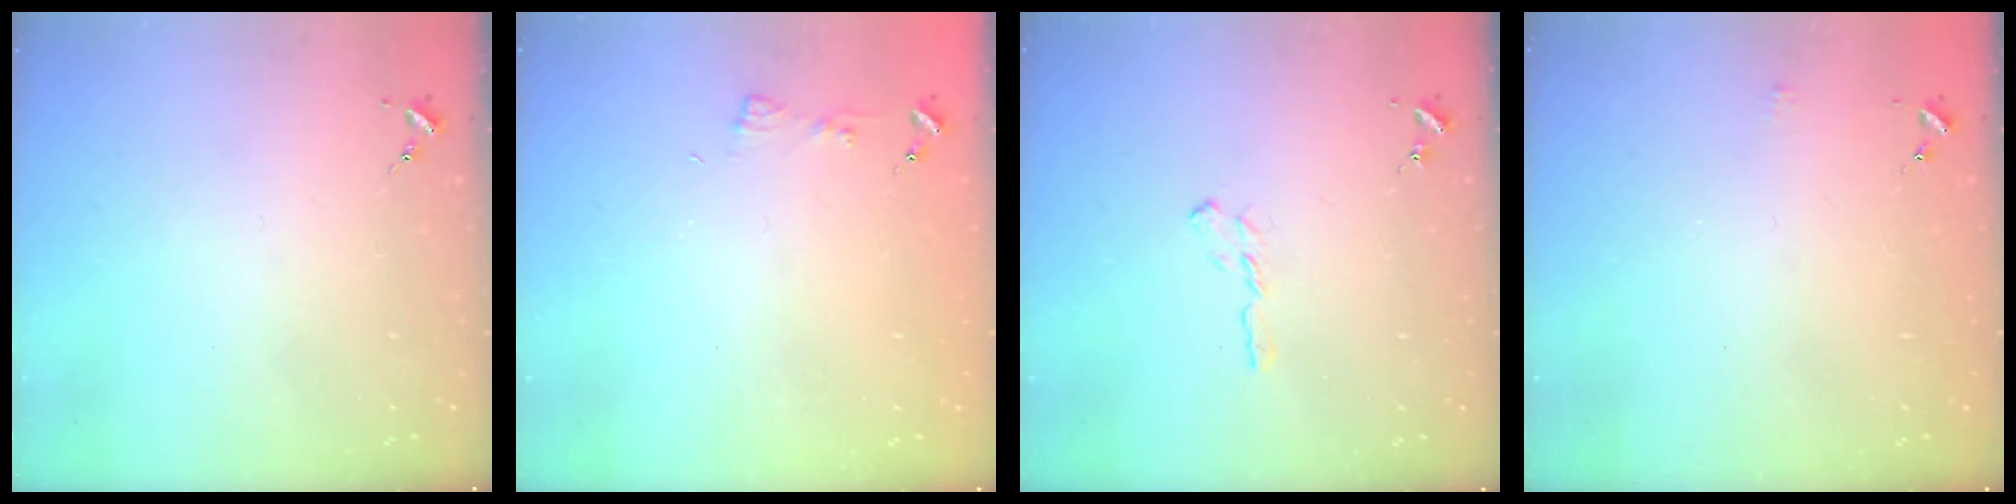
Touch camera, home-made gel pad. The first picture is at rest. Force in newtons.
{"total": 3.8, "press": 3.8, "slide": 0.5}
{"total": 4.9, "press": 4.8, "slide": 0.9}
{"total": 3.3, "press": 3.2, "slide": 0.4}